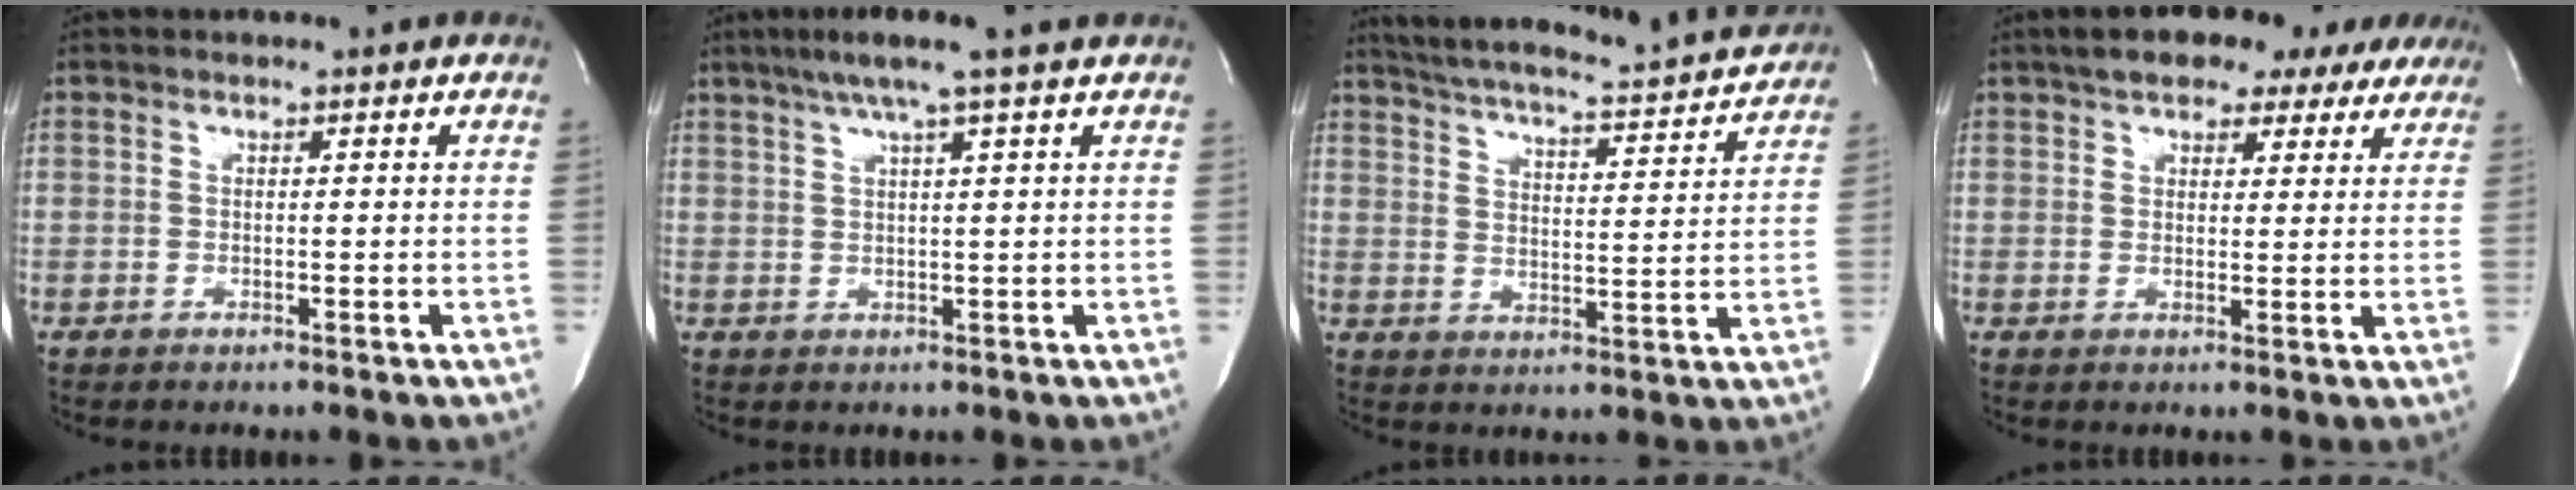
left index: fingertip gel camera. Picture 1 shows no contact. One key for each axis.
{"total": 6.1, "fx": 4.1, "fy": -1.5, "fz": 4.2, "tx": -0.074, "ty": 0.007, "tz": 0.071}
{"total": 20.0, "fx": 18.5, "fy": 1.8, "fz": 7.3, "tx": -0.129, "ty": -0.019, "tz": 0.251}
{"total": 13.1, "fx": 9.9, "fy": 5.7, "fz": 6.5, "tx": -0.085, "ty": 0.034, "tz": 0.125}